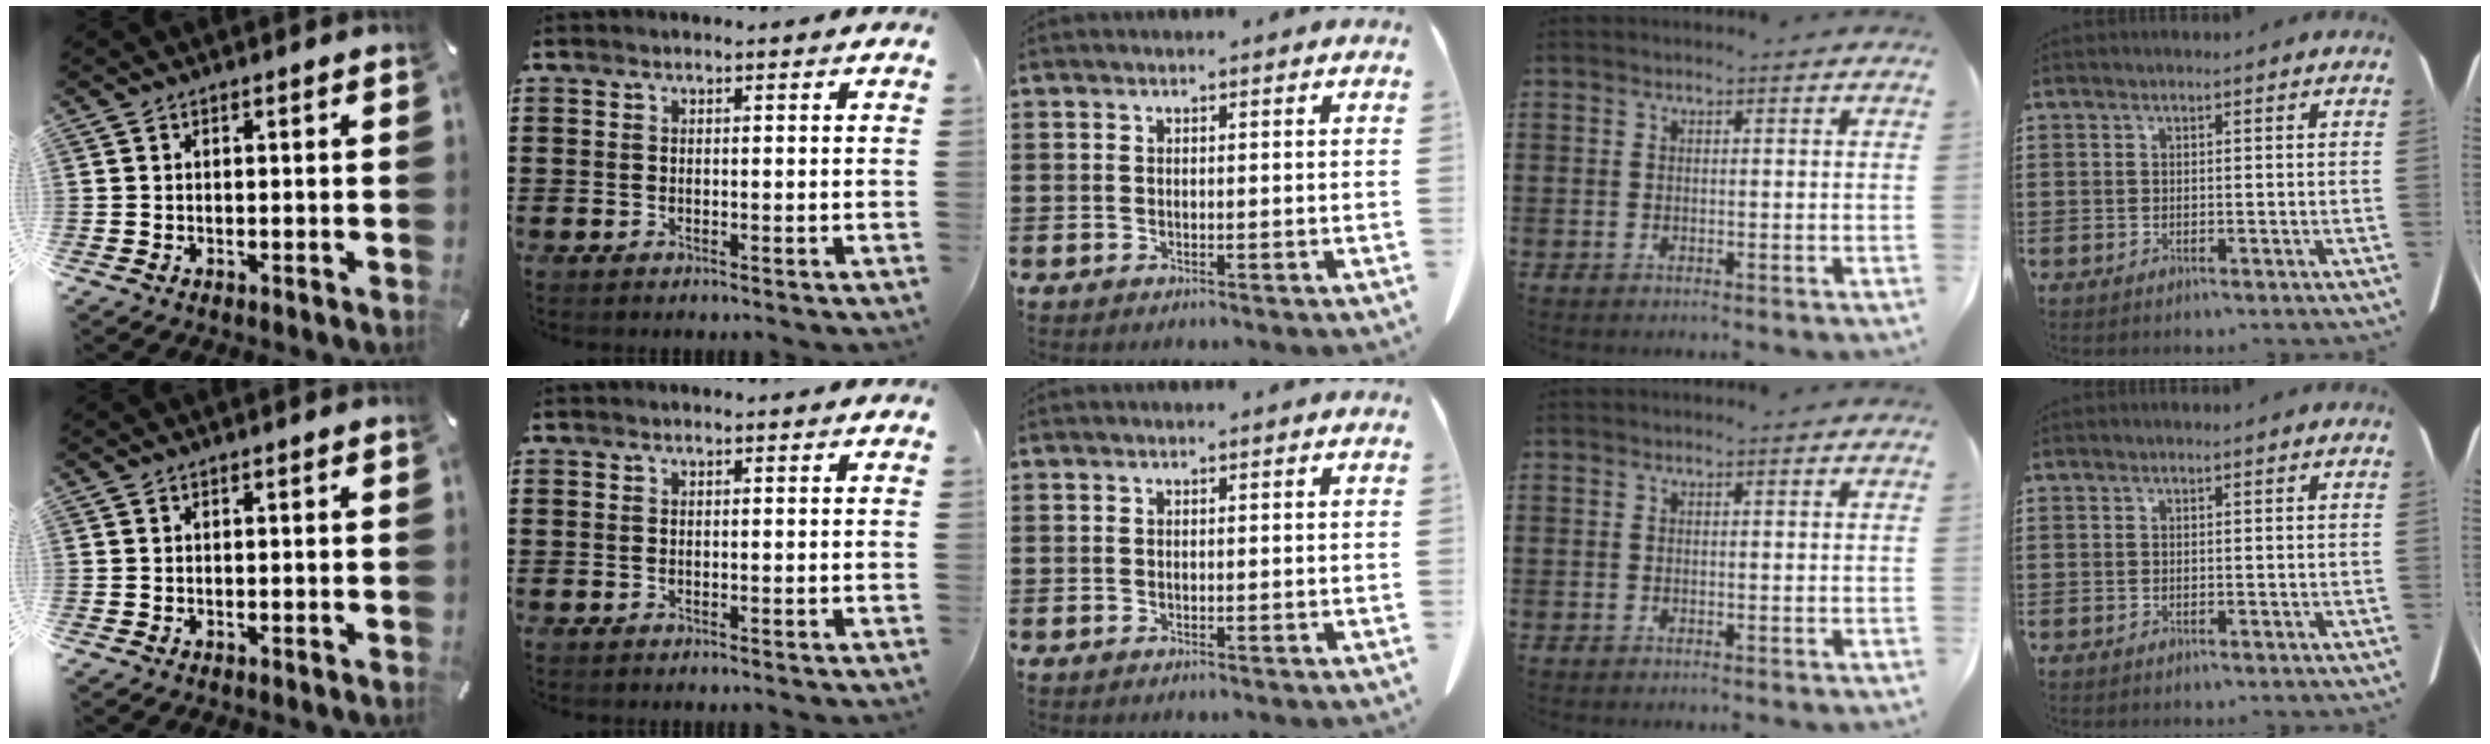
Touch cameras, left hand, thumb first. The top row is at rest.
{}